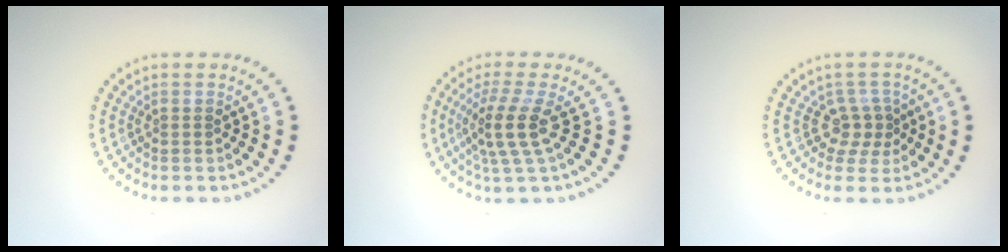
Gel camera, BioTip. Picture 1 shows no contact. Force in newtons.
{"total": 3.7, "press": 2.7, "slide": 2.5}
{"total": 2.4, "press": 1.7, "slide": 1.7}